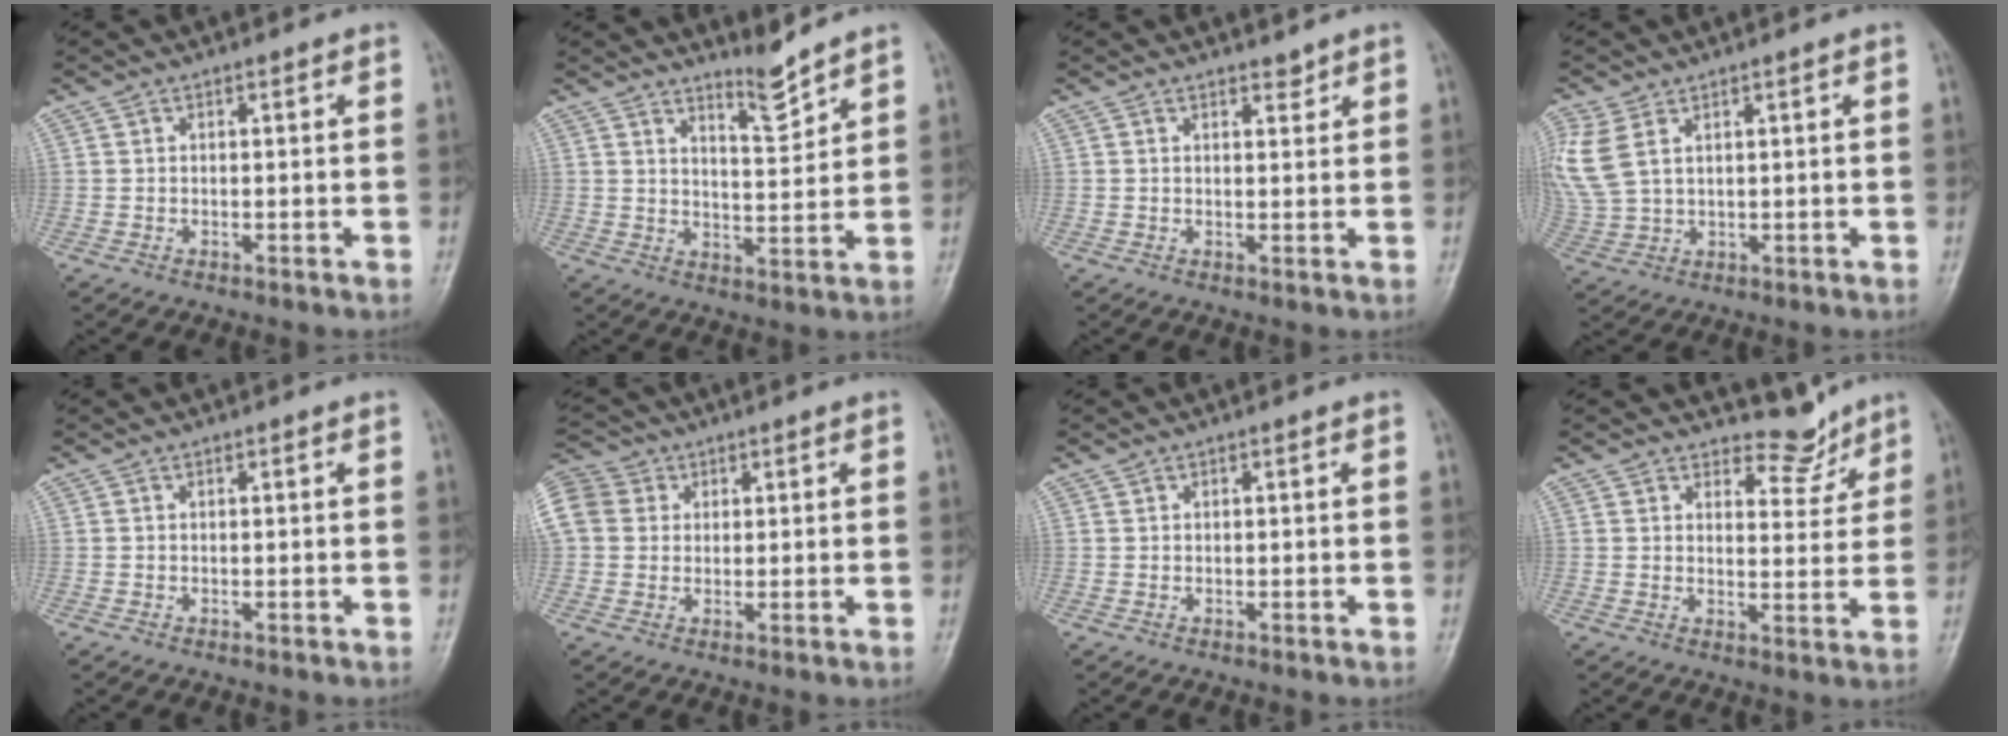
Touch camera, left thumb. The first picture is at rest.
{"total": 4.8, "force": [4.4, 0.3, 2.0], "torque": [-0.027, -0.052, 0.081]}
{"total": 1.5, "force": [1.3, 0.5, 0.4], "torque": [0.004, -0.011, 0.019]}
{"total": 8.3, "force": [3.4, 4.9, 5.8], "torque": [-0.150, 0.003, 0.081]}
{"total": 0.0}
{"total": 15.3, "force": [4.6, 12.8, 7.1], "torque": [-0.201, 0.051, 0.091]}
{"total": 0.0}
{"total": 5.4, "force": [4.8, 2.4, 0.4], "torque": [0.021, -0.044, 0.071]}